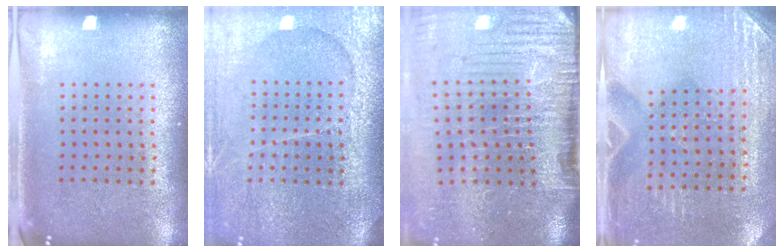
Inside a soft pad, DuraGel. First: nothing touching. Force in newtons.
{"total": 4.1, "press": 3.6, "slide": 2.0}
{"total": 5.1, "press": 4.2, "slide": 2.9}
{"total": 3.0, "press": 2.8, "slide": 1.0}